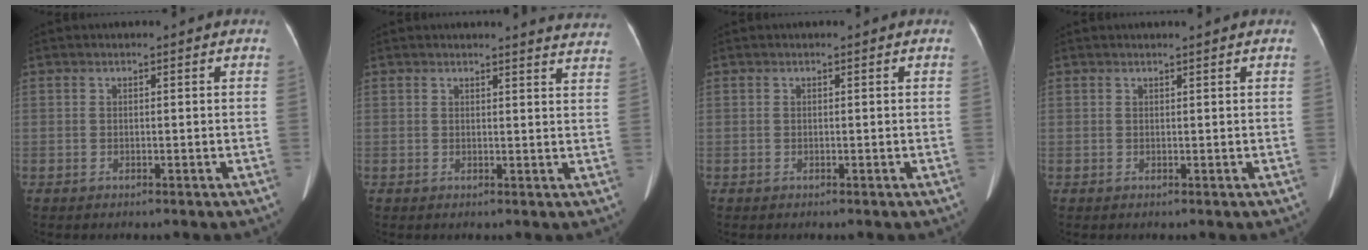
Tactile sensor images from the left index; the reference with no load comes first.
{"total": 8.6, "force": [8.5, 0.3, 1.2], "torque": [0.007, -0.043, 0.062]}
{"total": 0.0}
{"total": 1.3, "force": [1.1, -0.2, 0.5], "torque": [-0.010, 0.006, 0.020]}